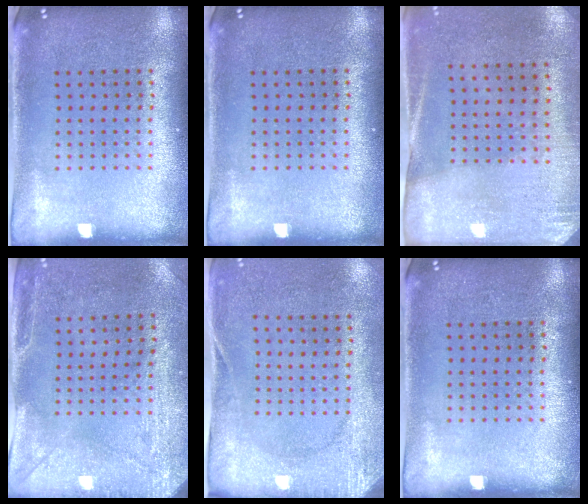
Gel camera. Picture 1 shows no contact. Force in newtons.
{"total": 0.0}
{"total": 2.7, "press": 2.4, "slide": 1.3}
{"total": 2.9, "press": 2.3, "slide": 1.8}
{"total": 2.8, "press": 2.1, "slide": 1.8}
{"total": 0.0}